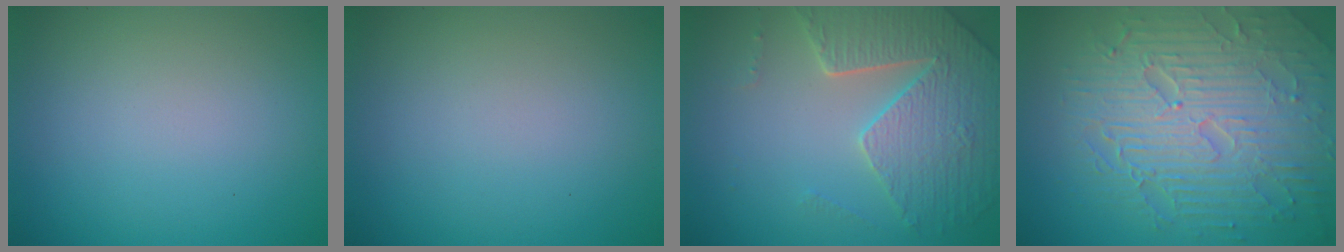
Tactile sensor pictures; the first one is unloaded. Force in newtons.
{"total": 0.0}
{"total": 5.0, "press": 4.6, "slide": 2.1}
{"total": 9.7, "press": 6.5, "slide": 7.2}